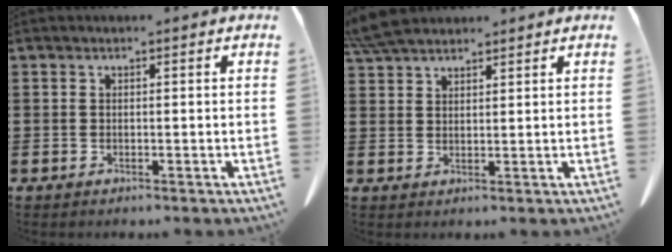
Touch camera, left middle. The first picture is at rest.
{"total": 5.2, "force": [4.7, 1.1, 2.0], "torque": [-0.053, -0.007, 0.092]}